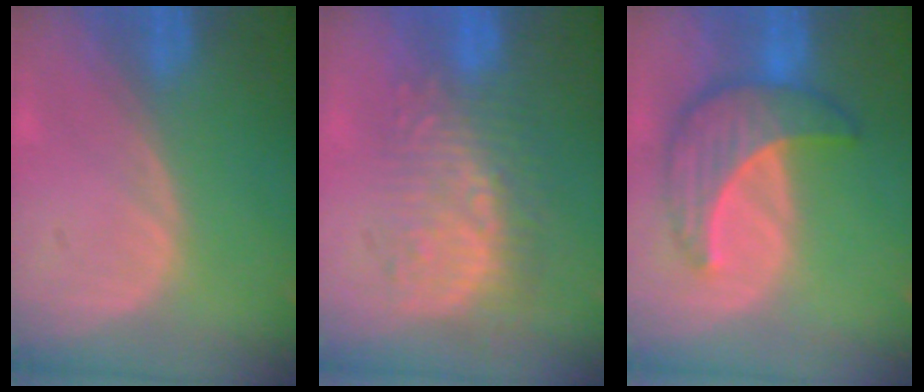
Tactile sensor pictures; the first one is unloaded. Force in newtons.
{"total": 9.5, "press": 8.5, "slide": 4.3}
{"total": 7.9, "press": 7.9, "slide": 0.4}